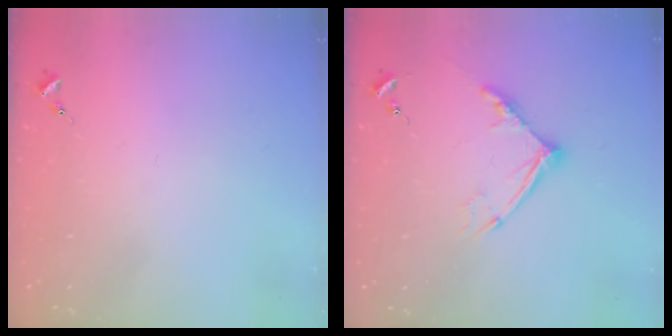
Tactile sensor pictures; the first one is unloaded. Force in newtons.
{"total": 12.8, "press": 12.7, "slide": 1.2}